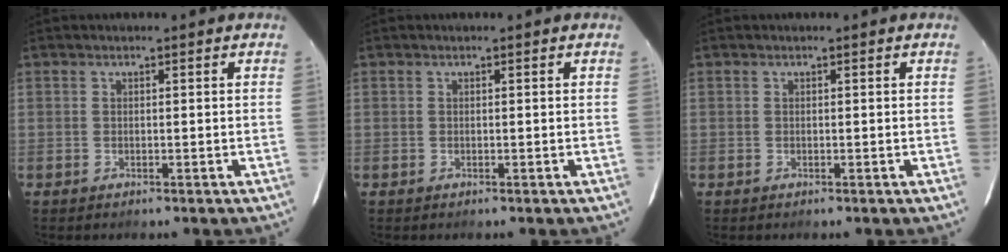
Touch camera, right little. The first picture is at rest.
{"total": 0.0}
{"total": 0.0}